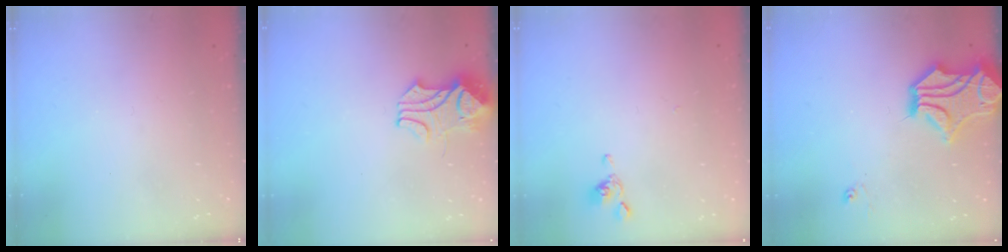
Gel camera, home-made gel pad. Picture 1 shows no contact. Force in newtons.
{"total": 2.6, "press": 2.4, "slide": 1.0}
{"total": 2.2, "press": 2.2, "slide": 0.1}
{"total": 6.6, "press": 6.2, "slide": 2.3}